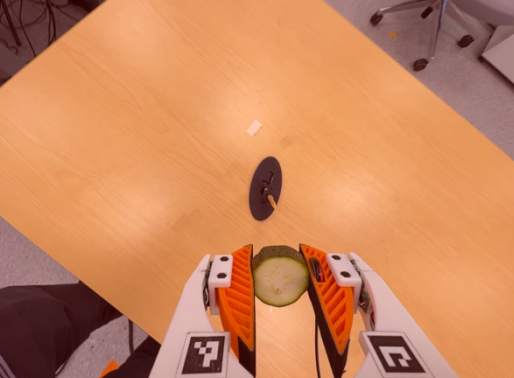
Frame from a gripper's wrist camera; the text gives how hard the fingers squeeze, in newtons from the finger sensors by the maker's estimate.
{"total": 11.0, "left": 10.0, "right": 11.9}